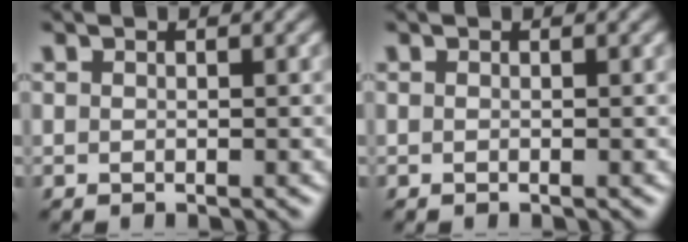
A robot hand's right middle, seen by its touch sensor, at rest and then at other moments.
{"total": 0.0}